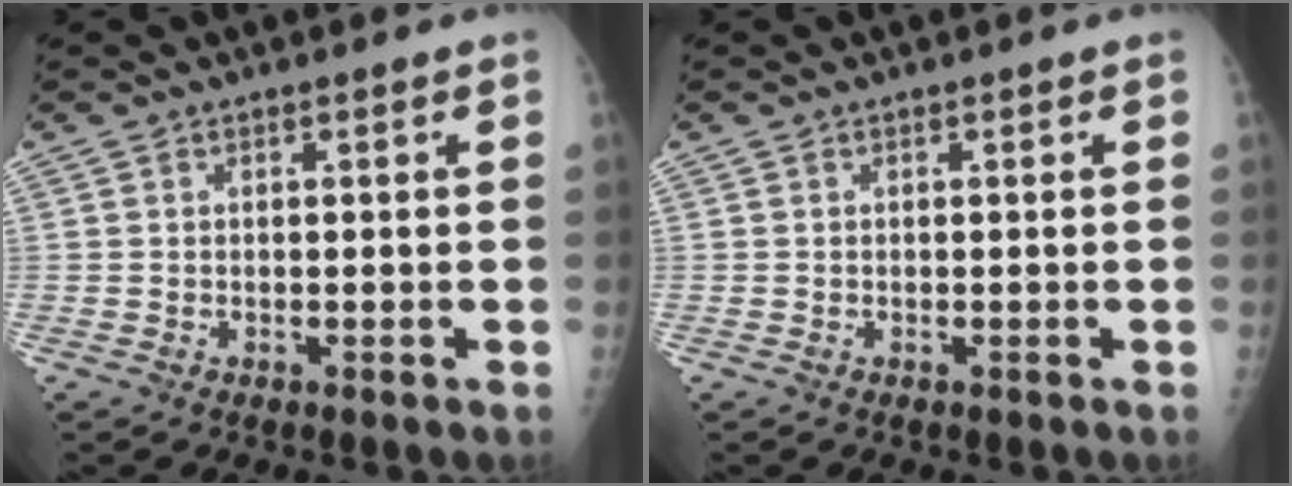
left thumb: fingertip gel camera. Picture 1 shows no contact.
{"total": 0.0}